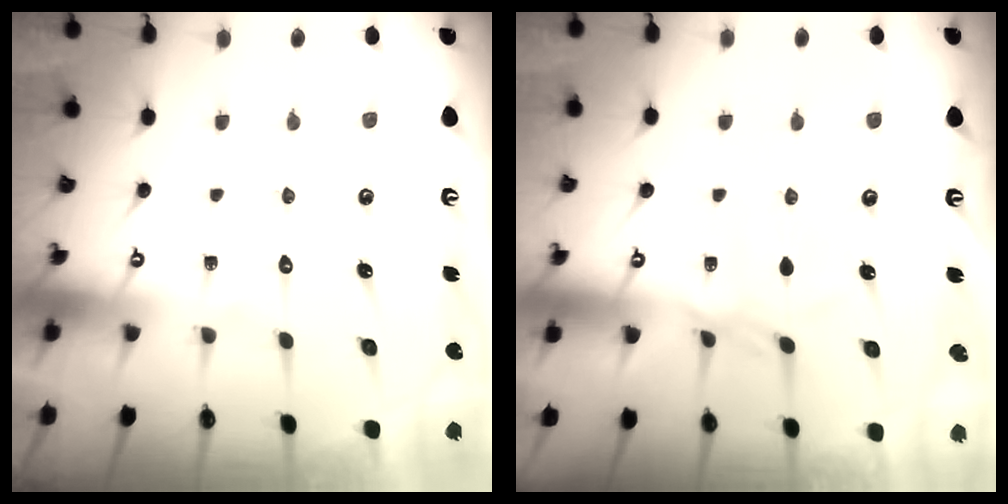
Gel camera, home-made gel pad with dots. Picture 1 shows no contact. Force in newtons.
{"total": 3.3, "press": 3.3, "slide": 0.5}